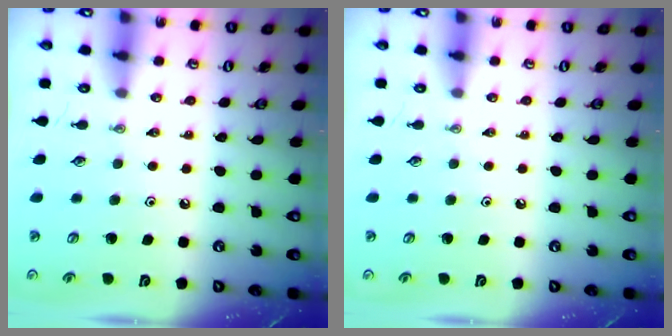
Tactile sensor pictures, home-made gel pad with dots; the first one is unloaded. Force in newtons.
{"total": 0.0}